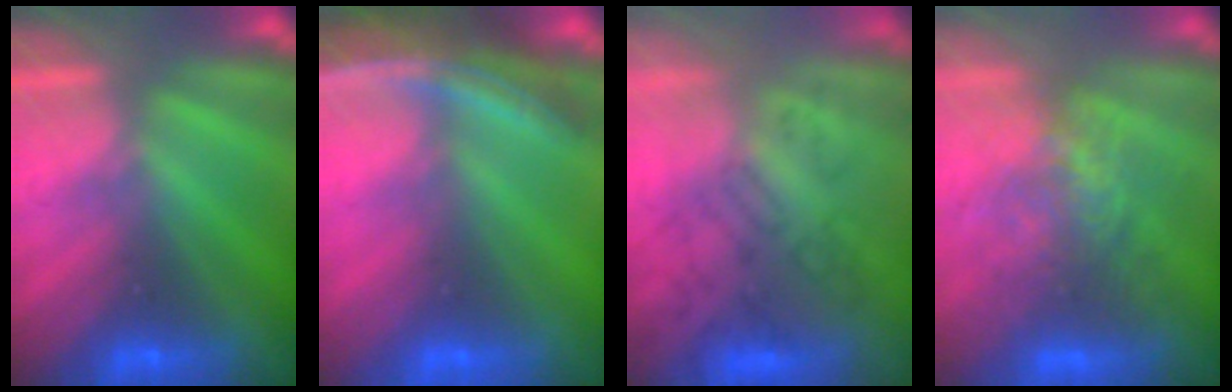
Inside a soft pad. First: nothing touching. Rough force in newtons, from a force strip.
{"total": 4.0}
{"total": 3.7}
{"total": 3.6}